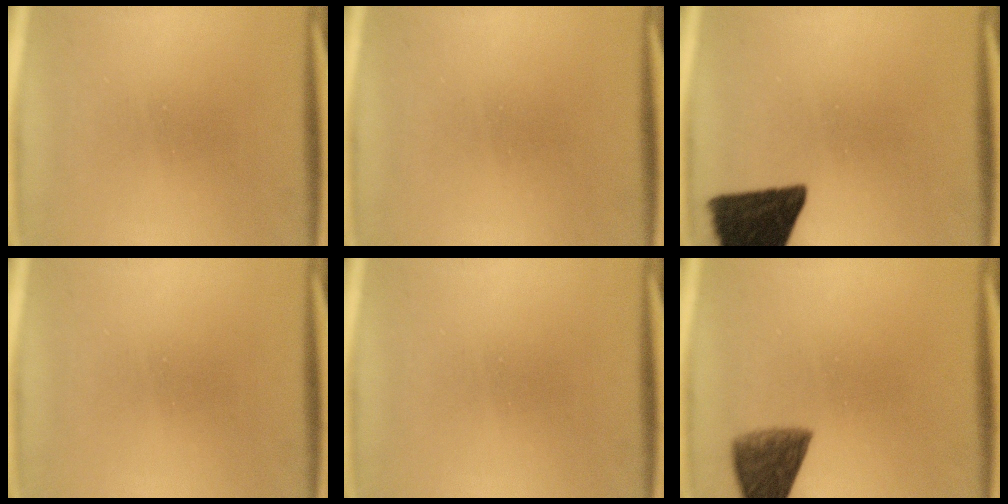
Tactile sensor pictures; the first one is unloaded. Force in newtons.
{"total": 1.6}
{"total": 14.8}
{"total": 0.0}
{"total": 0.0}
{"total": 7.6}